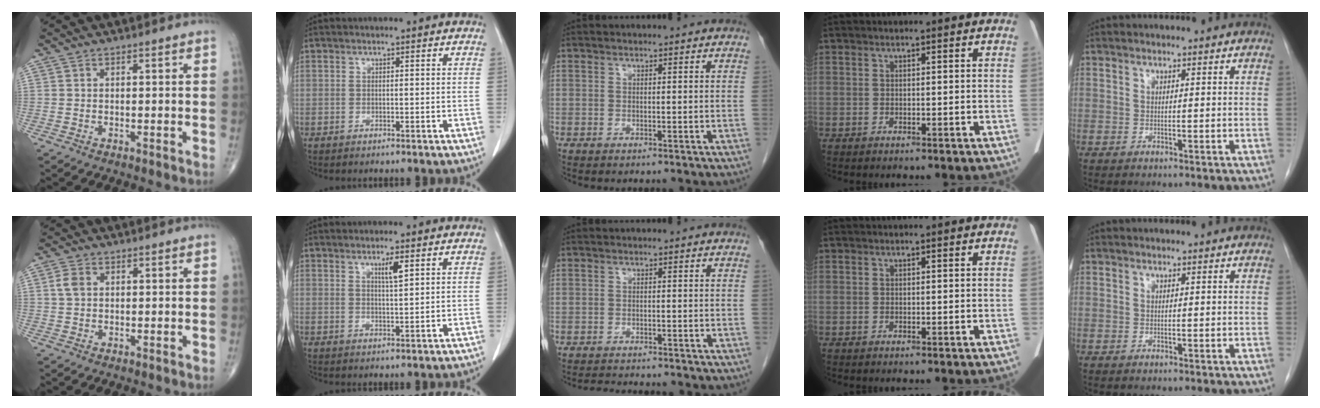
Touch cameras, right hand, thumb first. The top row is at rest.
{"thumb": {"total": 2.7, "force": [0.7, 1.9, 1.8], "torque": [-0.039, 0.005, 0.012]}, "index": {"total": 2.8, "force": [1.5, 0.1, 2.4], "torque": [-0.044, -0.005, 0.026]}, "middle": {"total": 3.3, "force": [-3.1, 0.2, 0.9], "torque": [-0.015, -0.012, -0.047]}}